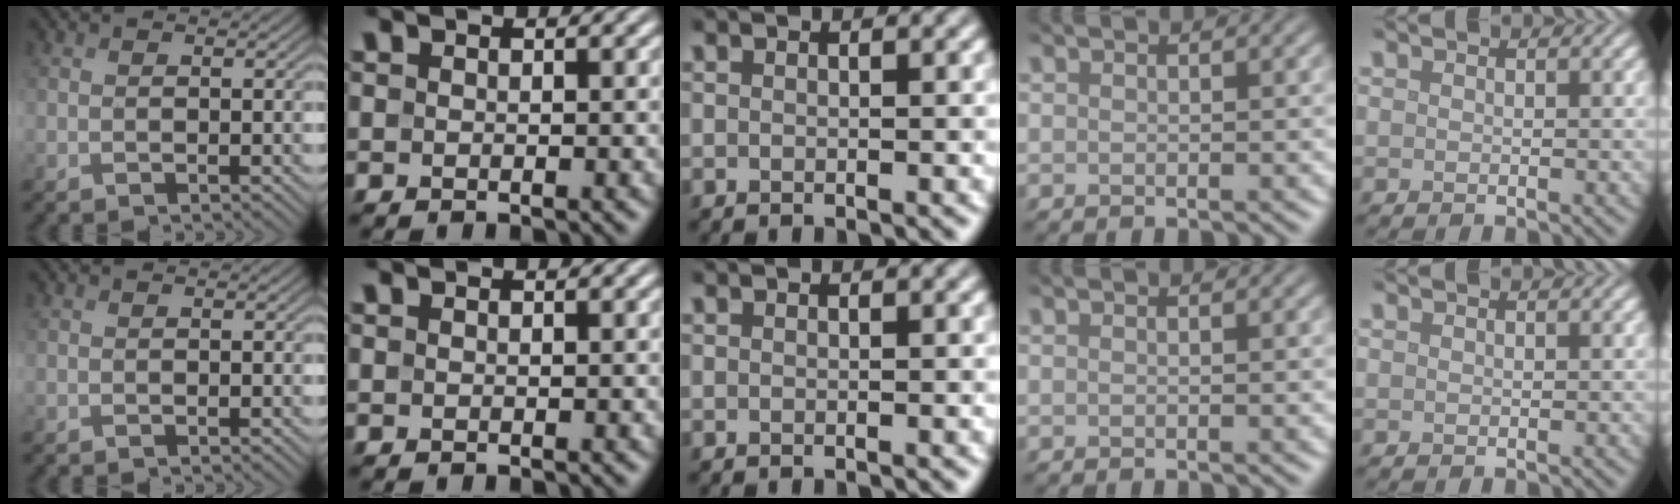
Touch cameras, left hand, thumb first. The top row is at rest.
{}